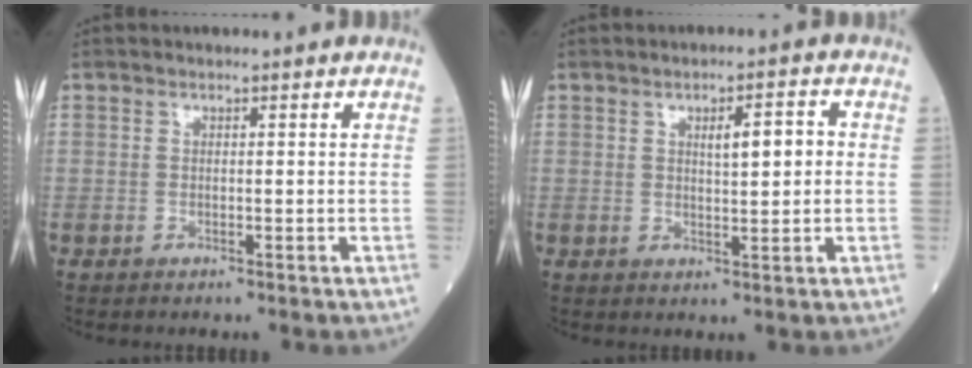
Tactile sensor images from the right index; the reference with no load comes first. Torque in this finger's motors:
{"motor_torque": [0.33, 0.00, 0.21, 0.08]}